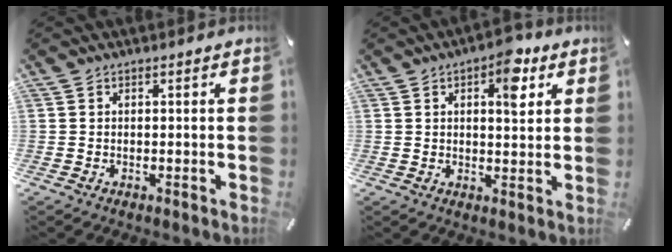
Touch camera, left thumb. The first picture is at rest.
{"total": 8.2, "force": [3.8, 4.1, 6.1], "torque": [-0.063, -0.019, 0.056]}